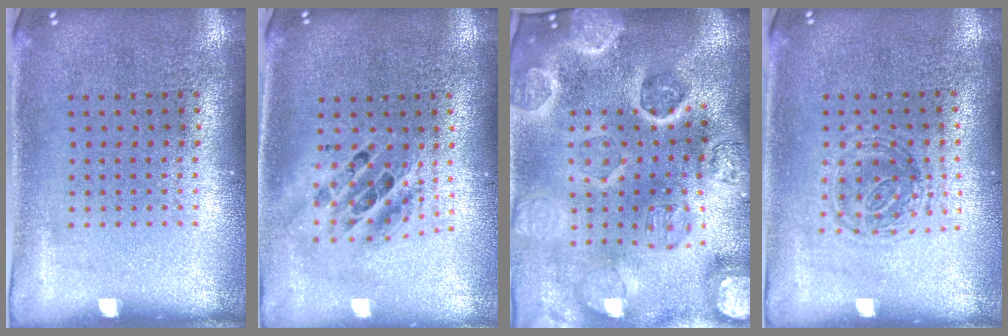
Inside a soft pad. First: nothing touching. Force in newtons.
{"total": 1.7, "press": 1.4, "slide": 1.0}
{"total": 5.1, "press": 4.4, "slide": 2.5}
{"total": 1.2, "press": 1.0, "slide": 0.6}